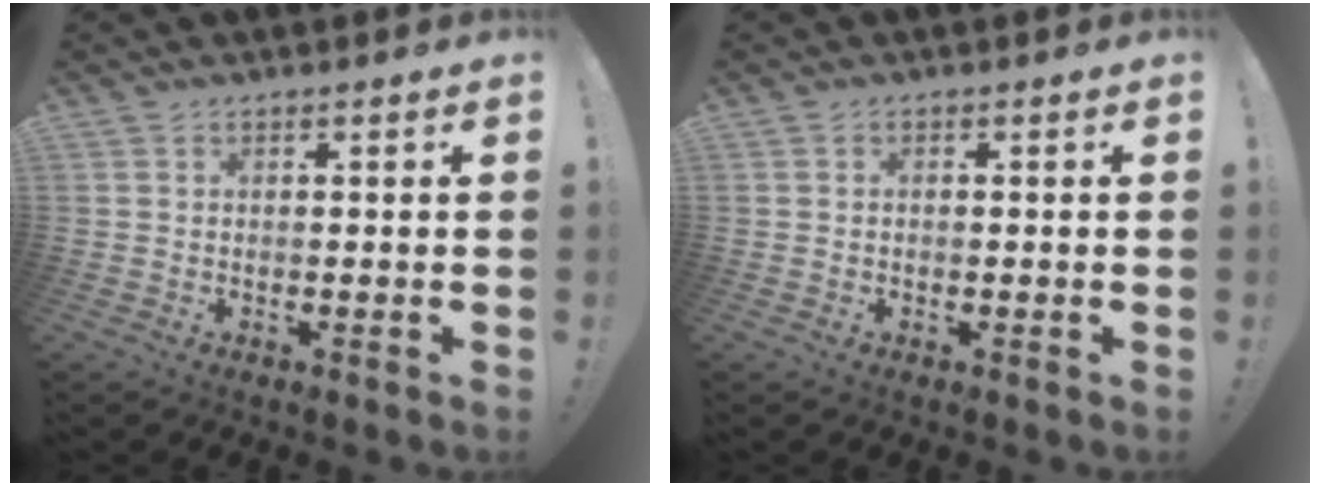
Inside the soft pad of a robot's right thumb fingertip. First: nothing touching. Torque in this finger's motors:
{"motor_torque": [0.28, -0.46, -0.20, 0.26, -0.06]}